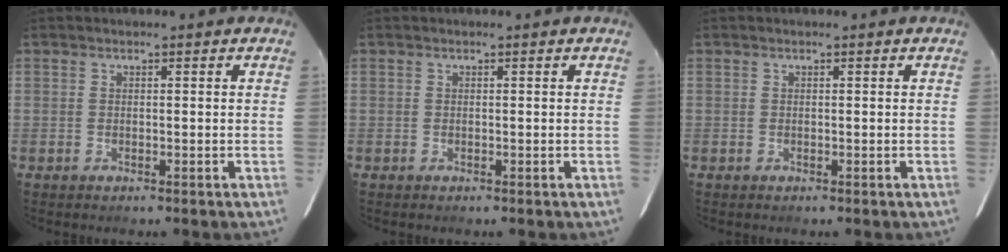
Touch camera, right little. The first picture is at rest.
{"total": 0.0}
{"total": 0.0}